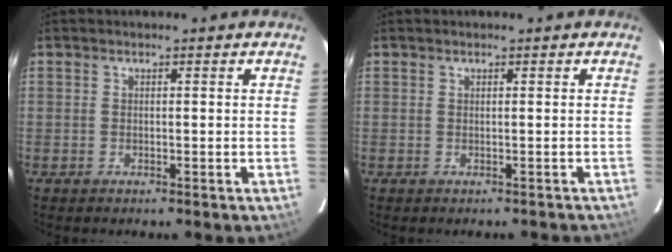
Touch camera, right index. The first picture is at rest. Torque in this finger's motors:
{"motor_torque": [0.03, -0.07, 0.03, 0.00]}